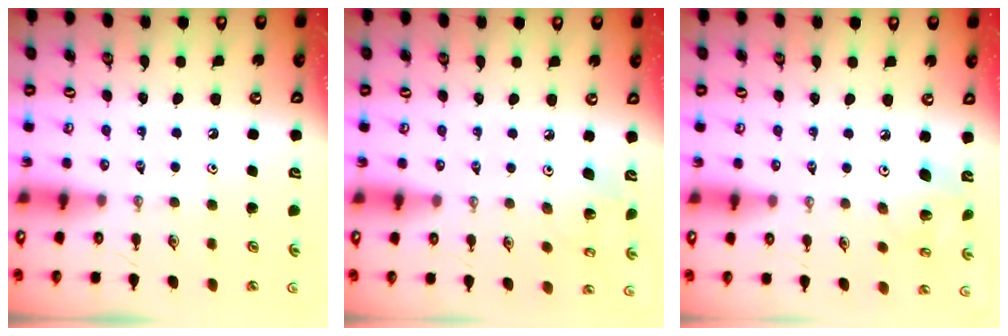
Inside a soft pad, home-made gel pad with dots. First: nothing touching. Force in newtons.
{"total": 6.0, "press": 5.6, "slide": 2.3}
{"total": 6.4, "press": 6.4, "slide": 0.3}